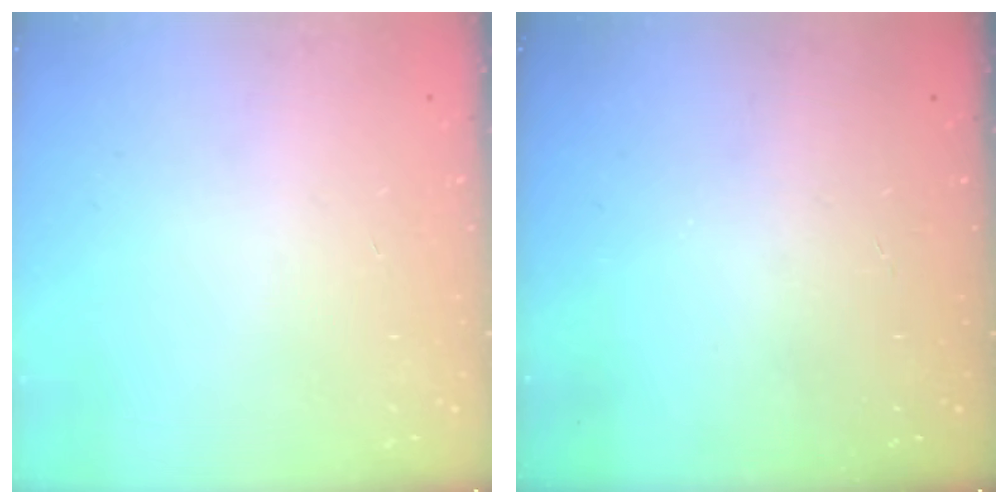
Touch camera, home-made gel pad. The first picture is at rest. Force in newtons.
{"total": 0.0}